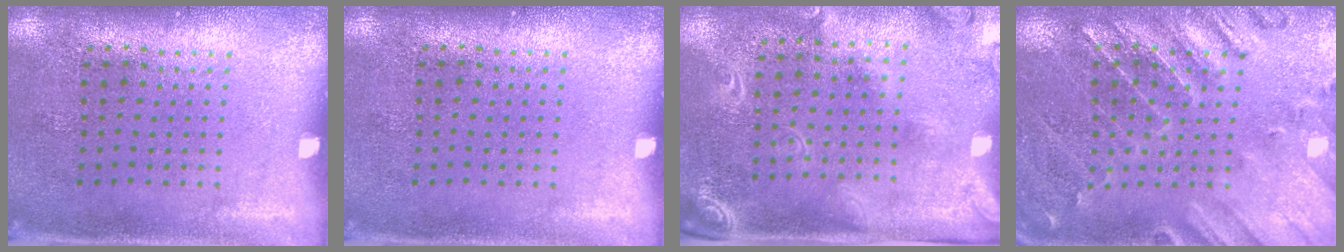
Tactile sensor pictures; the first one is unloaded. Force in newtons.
{"total": 0.0}
{"total": 2.4, "press": 1.8, "slide": 1.6}
{"total": 0.6, "press": 0.5, "slide": 0.4}